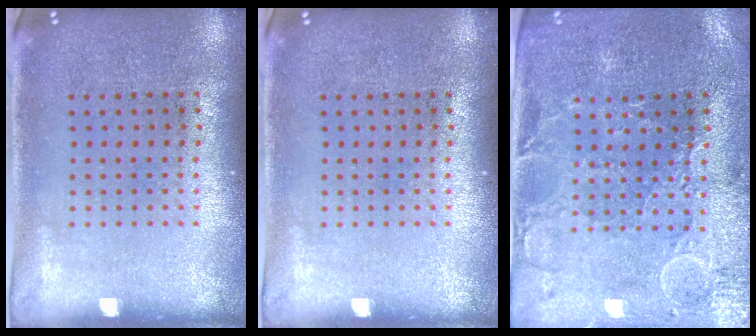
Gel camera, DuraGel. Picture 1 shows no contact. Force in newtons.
{"total": 0.0}
{"total": 0.8, "press": 0.7, "slide": 0.4}